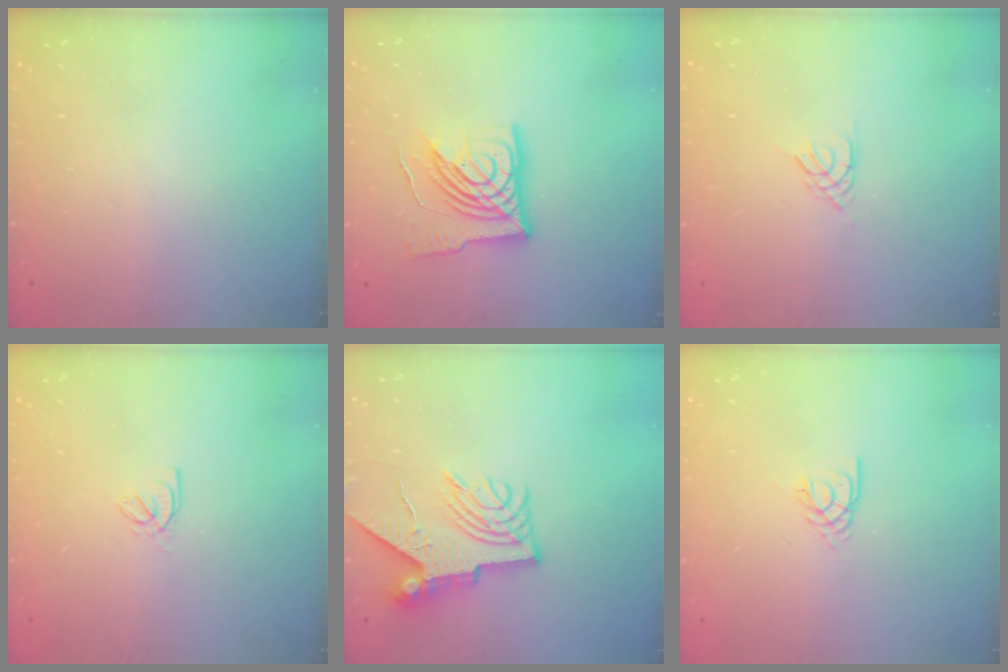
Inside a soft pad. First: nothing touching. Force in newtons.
{"total": 19.8, "press": 19.7, "slide": 2.5}
{"total": 2.1, "press": 2.1, "slide": 0.4}
{"total": 2.0, "press": 2.0, "slide": 0.4}
{"total": 9.5, "press": 9.4, "slide": 0.9}
{"total": 2.1, "press": 2.1, "slide": 0.3}